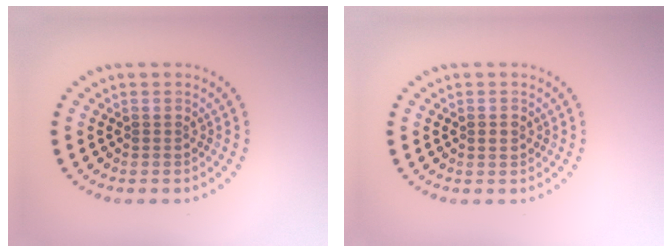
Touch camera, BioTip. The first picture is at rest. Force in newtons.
{"total": 1.0, "press": 1.0, "slide": 0.0}